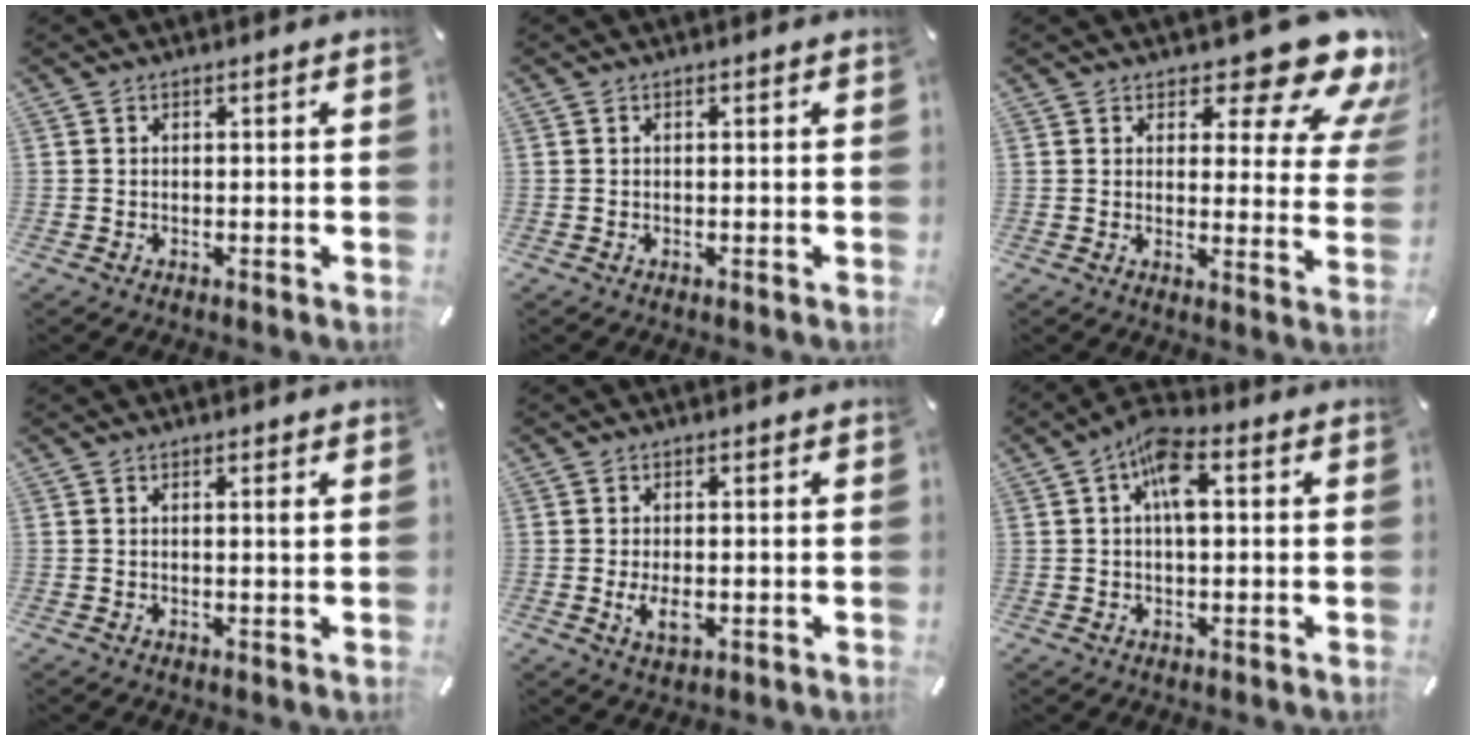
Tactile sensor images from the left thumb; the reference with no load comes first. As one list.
[{"total": 0.0}, {"total": 14.0, "force": [9.2, 5.8, 8.9], "torque": [-0.107, -0.071, 0.151]}, {"total": 0.9, "force": [0.5, 0.0, 0.8], "torque": [-0.016, 0.000, 0.008]}, {"total": 4.2, "force": [-0.6, 2.2, 3.5], "torque": [-0.074, -0.008, -0.015]}, {"total": 7.8, "force": [1.3, 3.7, 6.7], "torque": [-0.112, 0.008, 0.021]}]